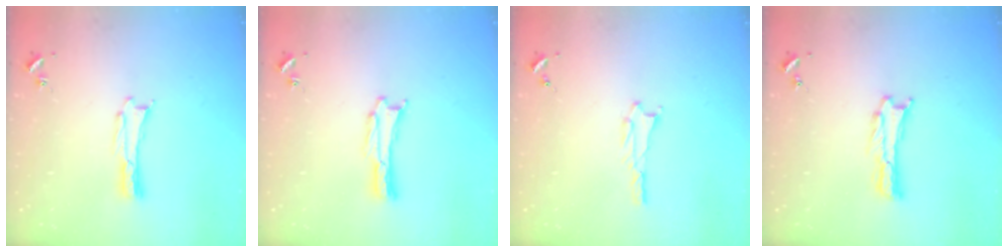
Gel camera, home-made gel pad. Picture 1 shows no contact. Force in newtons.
{"total": 0.7, "press": 0.7, "slide": 0.1}
{"total": 1.0, "press": 1.0, "slide": 0.1}
{"total": 0.6, "press": 0.5, "slide": 0.2}